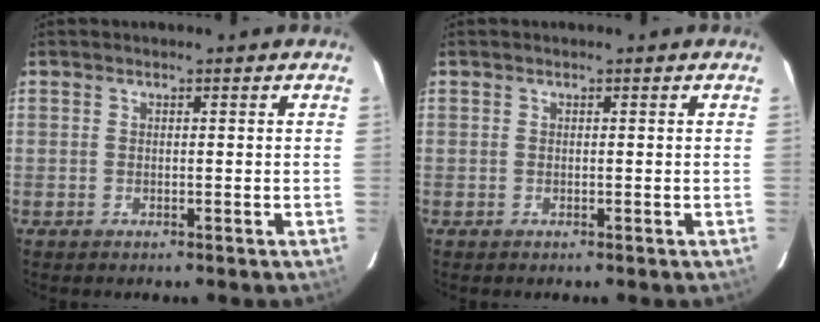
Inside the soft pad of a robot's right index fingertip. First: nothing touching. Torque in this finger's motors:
{"motor_torque": [-0.01, -0.01, 0.00, 0.01]}